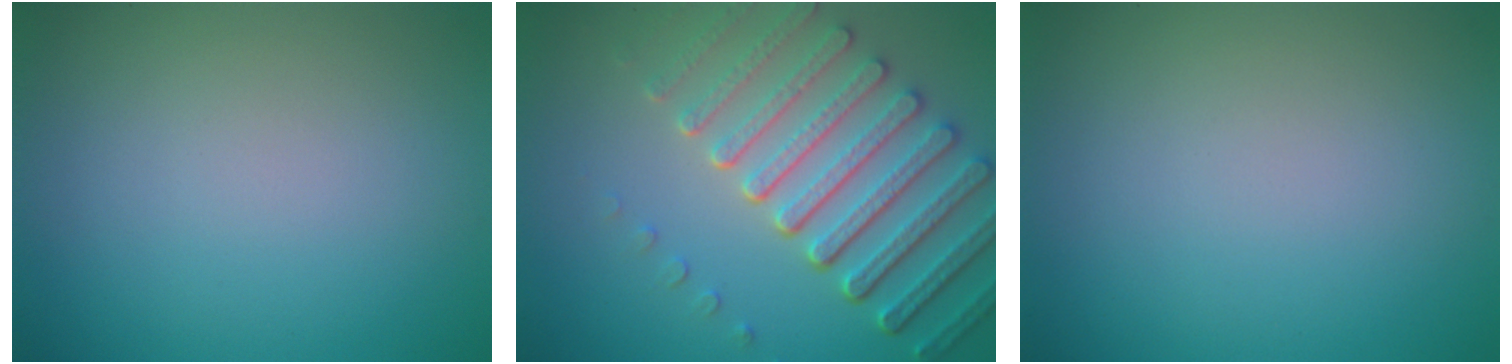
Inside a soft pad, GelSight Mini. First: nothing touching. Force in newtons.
{"total": 7.3, "press": 5.6, "slide": 4.7}
{"total": 0.0}